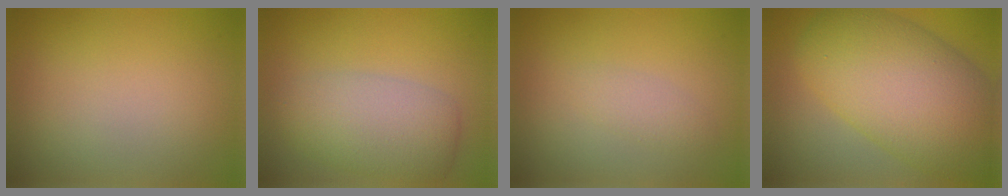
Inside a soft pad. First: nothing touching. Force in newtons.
{"total": 5.3, "press": 5.3, "slide": 0.3}
{"total": 1.3, "press": 1.3, "slide": 0.0}
{"total": 12.0, "press": 12.0, "slide": 0.4}